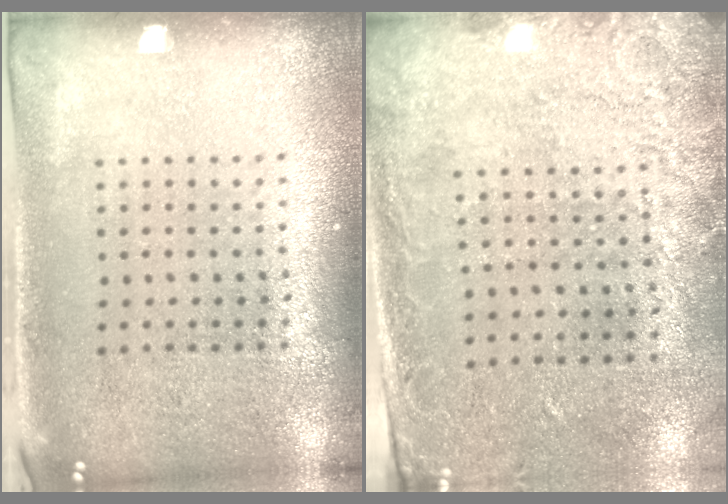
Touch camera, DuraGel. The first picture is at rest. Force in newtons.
{"total": 2.7, "press": 2.0, "slide": 1.8}